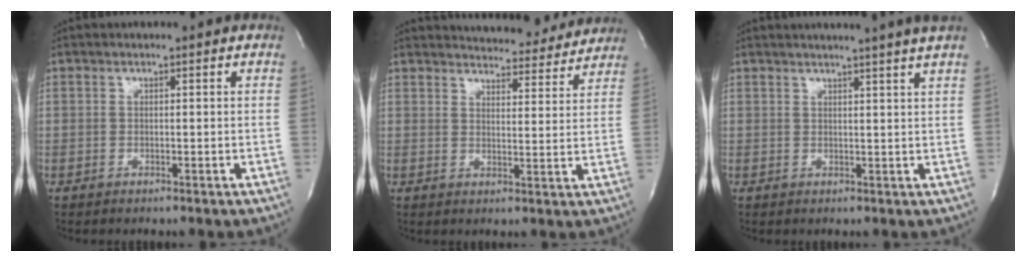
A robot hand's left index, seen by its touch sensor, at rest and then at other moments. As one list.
[{"total": 13.5, "force": [13.0, 2.6, 2.4], "torque": [-0.014, -0.012, 0.151]}, {"total": 7.0, "force": [5.9, -1.6, 3.3], "torque": [-0.041, -0.002, 0.057]}]